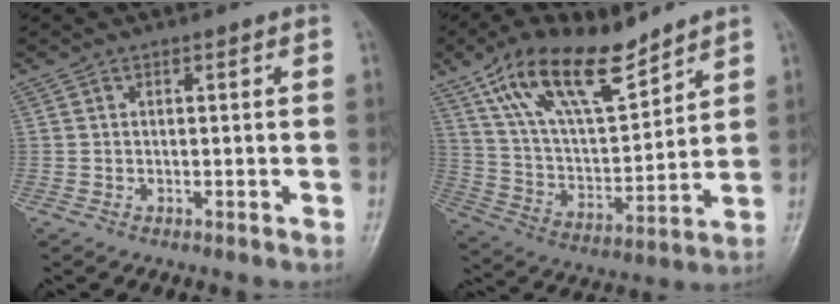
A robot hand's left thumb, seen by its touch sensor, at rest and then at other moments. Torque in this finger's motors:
{"motor_torque": [0.21, 0.27, 1.19, -1.57, 0.22]}